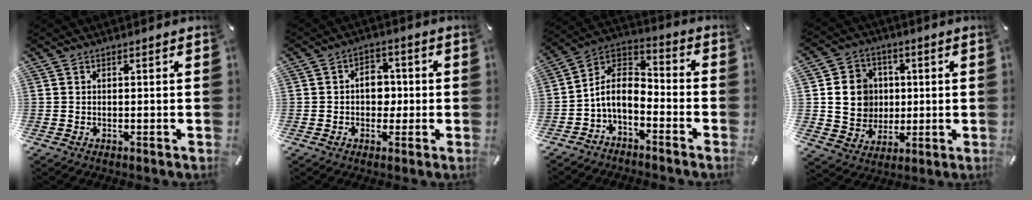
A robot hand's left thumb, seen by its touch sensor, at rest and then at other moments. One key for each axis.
{"total": 6.6, "fx": -0.3, "fy": 5.1, "fz": 4.2, "tx": -0.051, "ty": 0.004, "tz": -0.011}
{"total": 8.5, "fx": -4.0, "fy": 5.3, "fz": 5.3, "tx": -0.124, "ty": 0.008, "tz": -0.082}
{"total": 11.4, "fx": 1.0, "fy": 10.5, "fz": 4.3, "tx": -0.070, "ty": 0.006, "tz": 0.025}